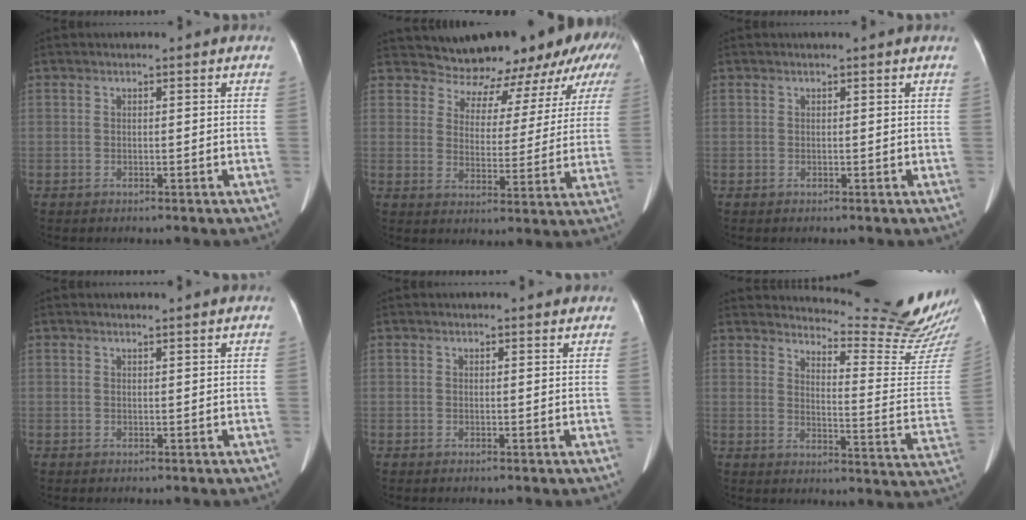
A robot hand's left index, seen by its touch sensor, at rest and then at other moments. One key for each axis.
{"total": 16.8, "fx": 14.9, "fy": 6.4, "fz": 4.1, "tx": -0.028, "ty": -0.025, "tz": 0.157}
{"total": 1.9, "fx": 1.7, "fy": 0.0, "fz": 0.7, "tx": -0.006, "ty": 0.001, "tz": 0.015}
{"total": 1.7, "fx": 1.7, "fy": -0.1, "fz": 0.2, "tx": -0.002, "ty": -0.008, "tz": 0.017}
{"total": 4.3, "fx": 4.0, "fy": 1.0, "fz": 1.3, "tx": -0.009, "ty": -0.001, "tz": 0.037}
{"total": 20.4, "fx": 19.7, "fy": -0.2, "fz": 5.3, "tx": -0.080, "ty": -0.162, "tz": 0.224}